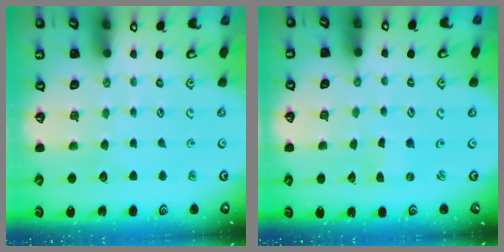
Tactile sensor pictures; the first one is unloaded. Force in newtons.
{"total": 0.0}